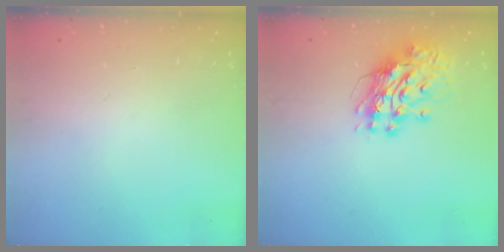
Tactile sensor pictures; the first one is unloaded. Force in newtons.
{"total": 12.0, "press": 11.9, "slide": 1.7}